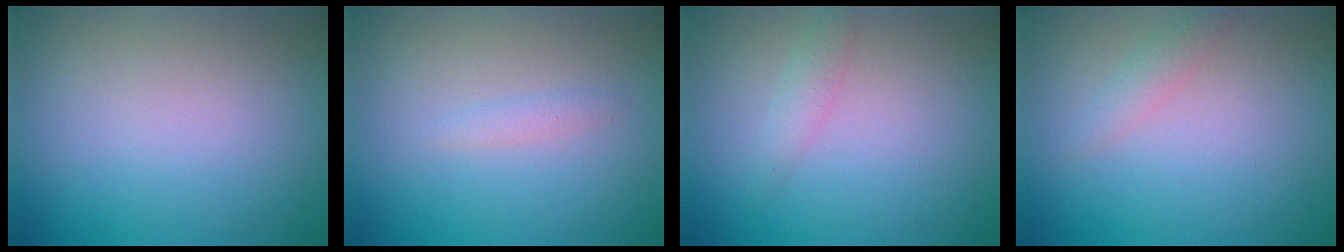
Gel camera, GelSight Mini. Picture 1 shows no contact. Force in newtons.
{"total": 0.9, "press": 0.9, "slide": 0.0}
{"total": 1.4, "press": 1.4, "slide": 0.1}
{"total": 1.2, "press": 1.2, "slide": 0.0}